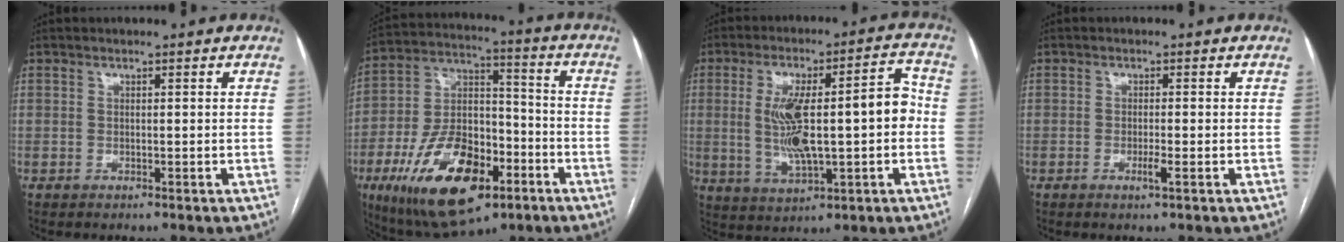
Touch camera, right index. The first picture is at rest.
{"total": 20.5, "force": [-9.5, 9.6, 15.3], "torque": [-0.288, 0.005, -0.154]}
{"total": 14.3, "force": [-0.4, 3.8, 13.8], "torque": [-0.235, 0.032, 0.003]}
{"total": 1.7, "force": [-0.7, 0.0, 1.6], "torque": [-0.028, -0.003, -0.013]}